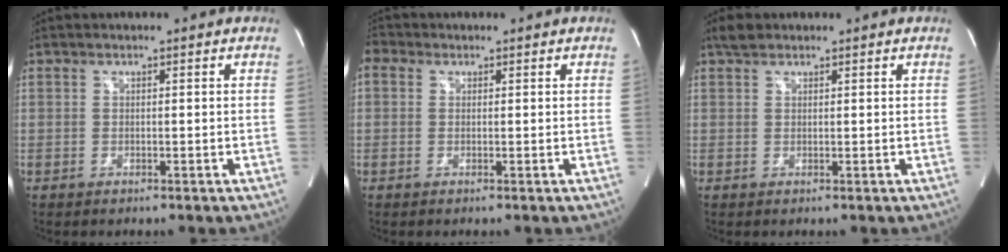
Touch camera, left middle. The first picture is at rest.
{"total": 2.3, "force": [0.9, 1.9, 1.0], "torque": [-0.025, 0.017, 0.014]}
{"total": 1.9, "force": [1.6, 0.8, 0.7], "torque": [-0.018, 0.011, 0.028]}